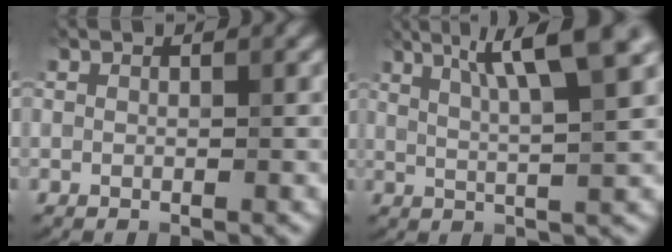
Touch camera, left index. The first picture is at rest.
{"total": 7.4, "force": [3.7, 1.3, 6.3], "torque": [-0.092, 0.014, 0.061]}